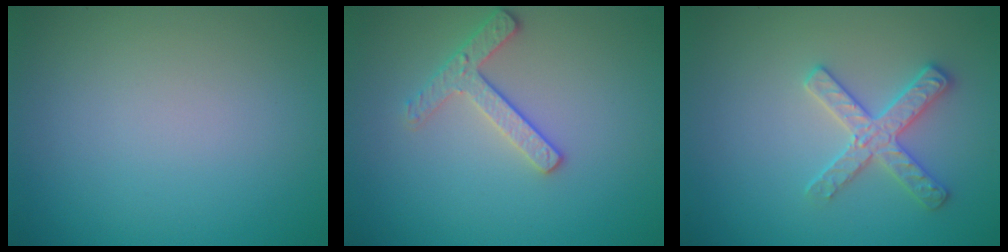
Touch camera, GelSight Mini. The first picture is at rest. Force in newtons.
{"total": 2.4, "press": 2.3, "slide": 0.5}
{"total": 2.9, "press": 2.9, "slide": 0.1}